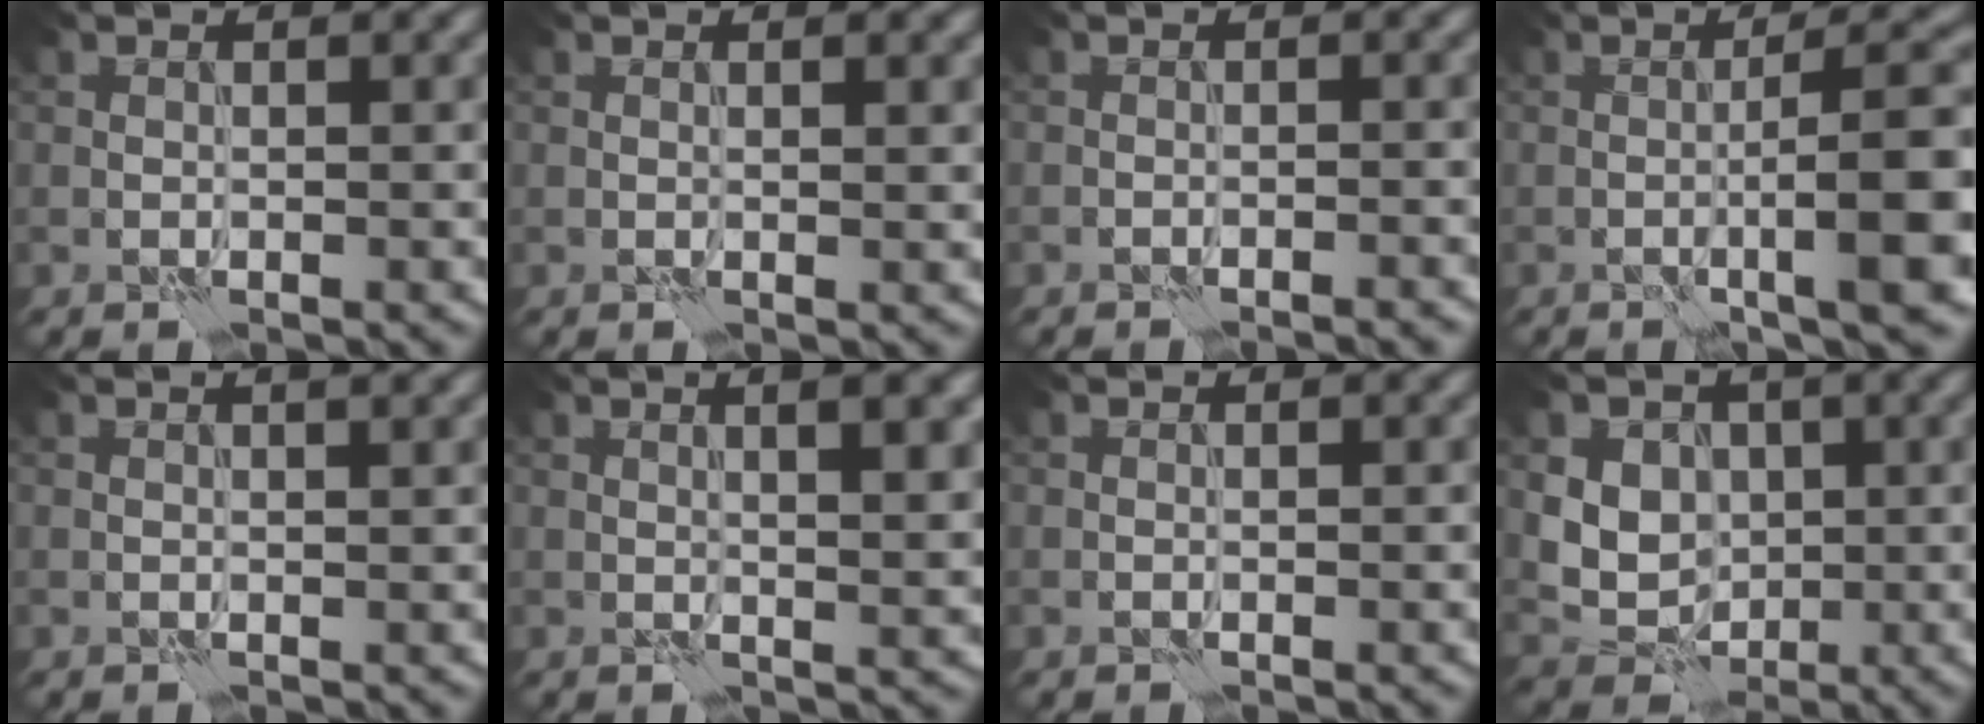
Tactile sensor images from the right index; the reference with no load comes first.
{"total": 1.1, "force": [0.5, 0.2, 0.9], "torque": [-0.012, 0.000, 0.007]}
{"total": 1.4, "force": [-1.4, 0.1, 0.4], "torque": [0.003, 0.007, -0.027]}
{"total": 7.5, "force": [-1.6, 1.3, 7.2], "torque": [-0.090, 0.014, -0.030]}
{"total": 1.2, "force": [0.9, 0.2, 0.8], "torque": [-0.012, -0.001, 0.009]}
{"total": 5.6, "force": [2.2, 1.9, 4.8], "torque": [-0.037, 0.020, 0.016]}
{"total": 0.0}
{"total": 6.0, "force": [1.8, 5.1, 2.6], "torque": [-0.046, 0.004, 0.033]}